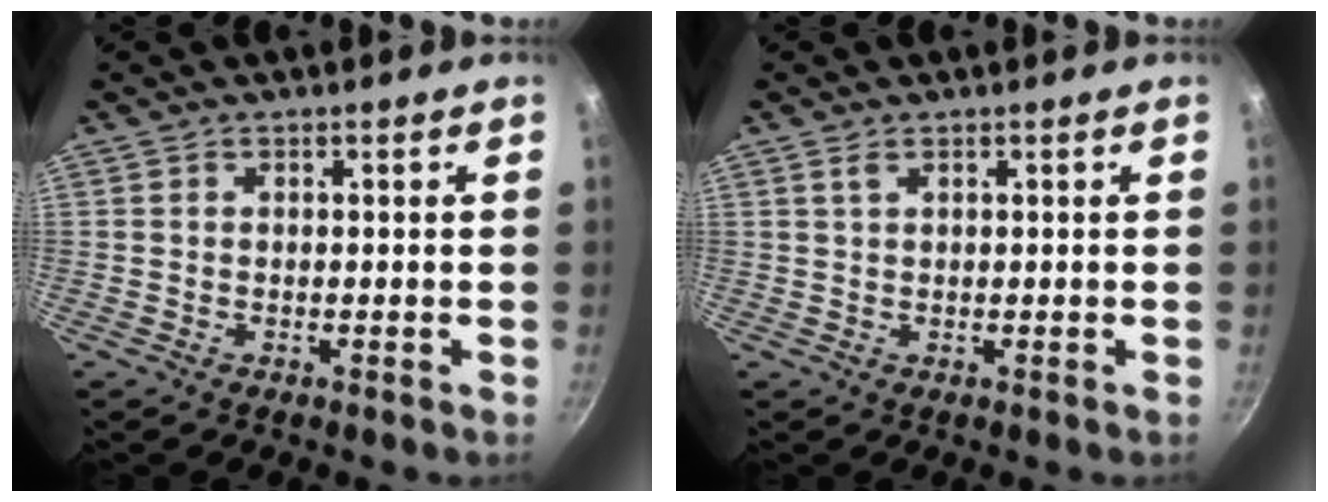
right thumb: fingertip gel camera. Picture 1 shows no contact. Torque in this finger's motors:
{"motor_torque": [-0.76, 0.01, 0.00, 0.85, 0.07]}